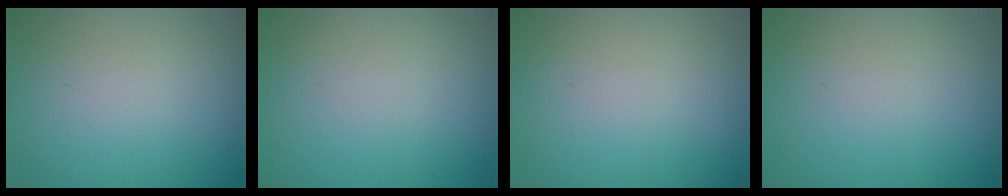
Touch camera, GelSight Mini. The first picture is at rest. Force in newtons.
{"total": 0.0}
{"total": 0.0}
{"total": 0.0}